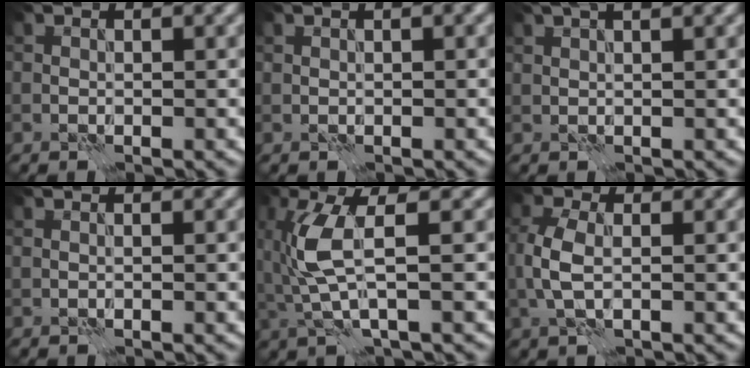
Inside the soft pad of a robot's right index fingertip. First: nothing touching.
{"total": 1.3, "force": [0.8, 0.2, 1.0], "torque": [-0.014, 0.003, 0.013]}
{"total": 4.1, "force": [2.9, 1.2, 2.6], "torque": [-0.032, 0.017, 0.028]}
{"total": 0.0}
{"total": 5.1, "force": [0.0, 1.3, 4.9], "torque": [-0.131, -0.002, 0.002]}
{"total": 3.5, "force": [0.0, 1.9, 2.9], "torque": [-0.073, 0.002, -0.003]}